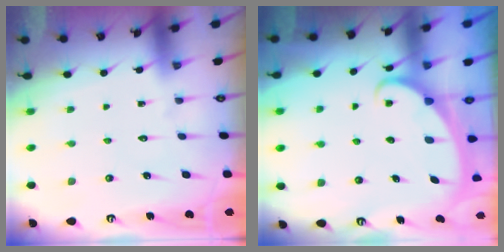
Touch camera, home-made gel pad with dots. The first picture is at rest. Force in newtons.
{"total": 2.4, "press": 2.4, "slide": 0.3}